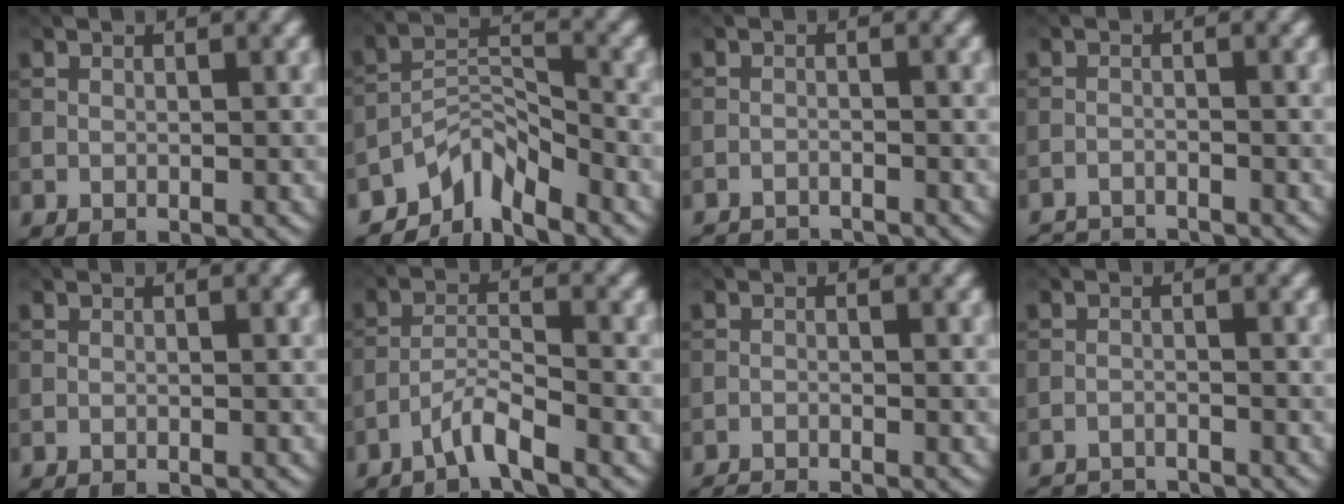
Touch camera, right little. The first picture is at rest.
{"total": 4.8, "force": [-3.9, 1.6, 2.2], "torque": [-0.026, 0.003, -0.084]}
{"total": 4.0, "force": [-3.9, 0.4, 0.7], "torque": [-0.019, -0.014, -0.068]}
{"total": 3.9, "force": [-3.8, 0.4, 0.6], "torque": [-0.018, -0.012, -0.070]}
{"total": 0.6, "force": [-0.6, 0.0, 0.0], "torque": [0.003, -0.002, -0.012]}
{"total": 3.1, "force": [-2.5, 0.2, 1.9], "torque": [-0.034, 0.009, -0.056]}
{"total": 2.3, "force": [-2.2, 0.1, 0.6], "torque": [-0.014, -0.005, -0.046]}
{"total": 4.9, "force": [-4.8, 0.6, 0.7], "torque": [-0.019, -0.013, -0.079]}